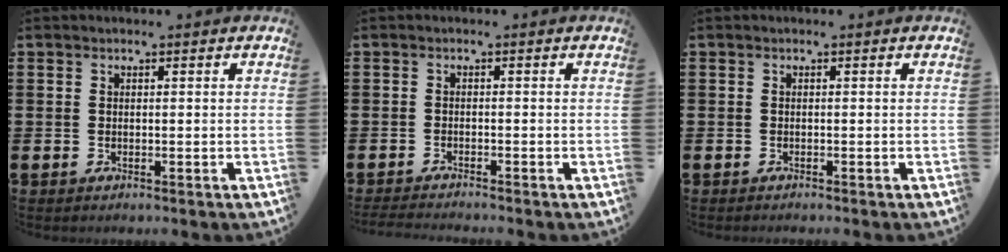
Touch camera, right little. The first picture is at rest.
{"total": 1.2, "force": [-1.1, -0.1, 0.3], "torque": [-0.004, 0.000, -0.022]}
{"total": 0.0}